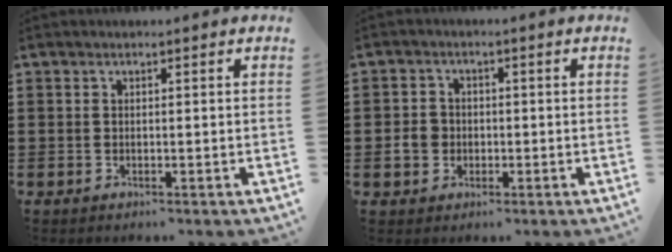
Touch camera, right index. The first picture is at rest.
{"total": 3.5, "force": [-0.7, 3.1, 1.6], "torque": [-0.046, 0.005, -0.017]}